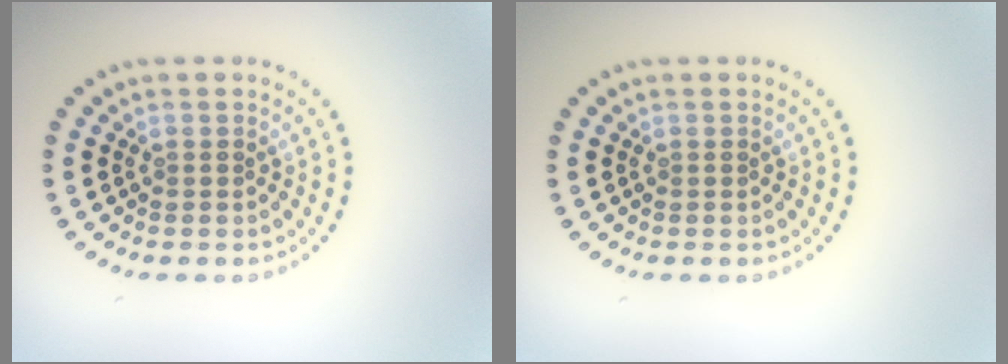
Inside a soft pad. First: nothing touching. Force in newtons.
{"total": 0.0}